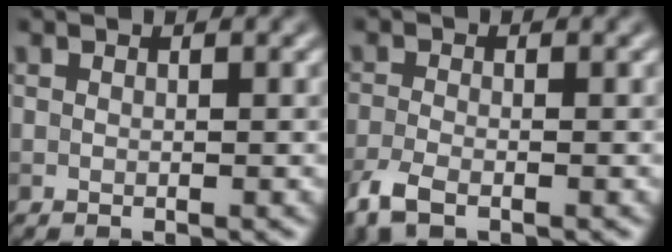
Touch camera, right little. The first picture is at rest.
{"total": 3.0, "force": [-2.0, 1.1, 2.0], "torque": [-0.048, -0.009, -0.048]}